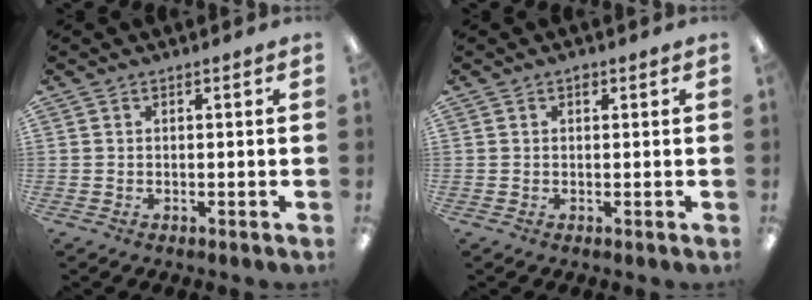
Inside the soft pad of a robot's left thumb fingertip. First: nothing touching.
{"total": 1.0, "force": [0.5, 0.6, 0.6], "torque": [-0.005, -0.001, 0.006]}